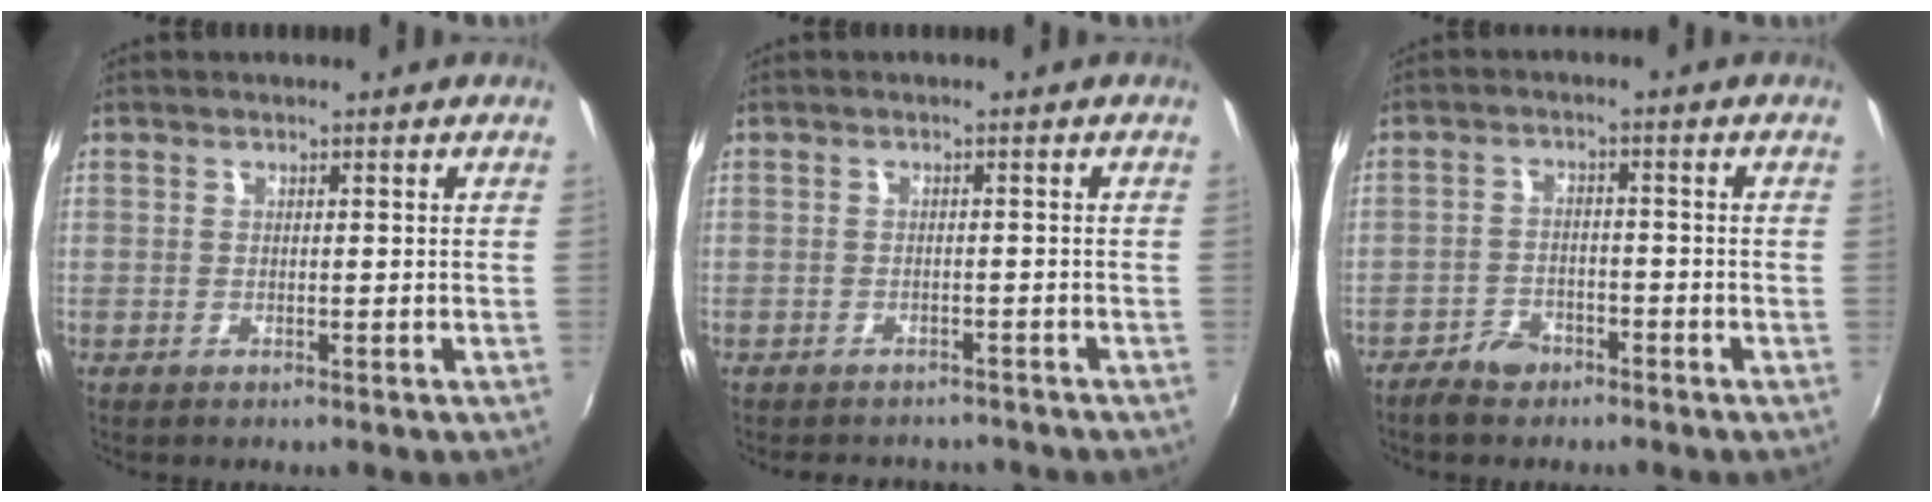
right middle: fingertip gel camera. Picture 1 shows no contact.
{"total": 5.5, "force": [-4.7, 2.4, 1.3], "torque": [-0.030, -0.001, -0.063]}
{"total": 5.1, "force": [-4.0, 2.7, 1.6], "torque": [-0.050, 0.009, -0.068]}